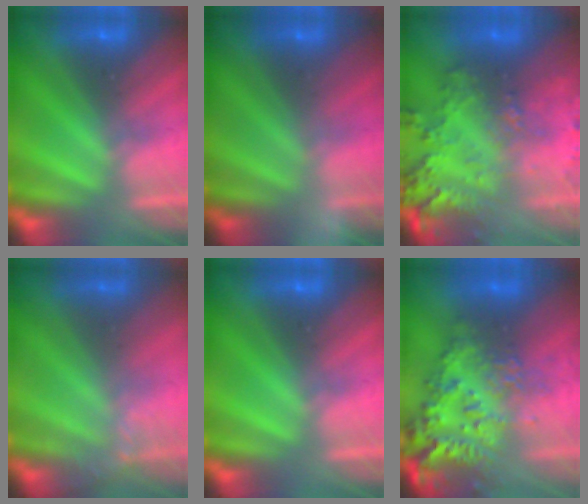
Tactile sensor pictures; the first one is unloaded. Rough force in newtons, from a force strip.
{"total": 2.1}
{"total": 7.3}
{"total": 1.4}
{"total": 0.0}
{"total": 7.0}